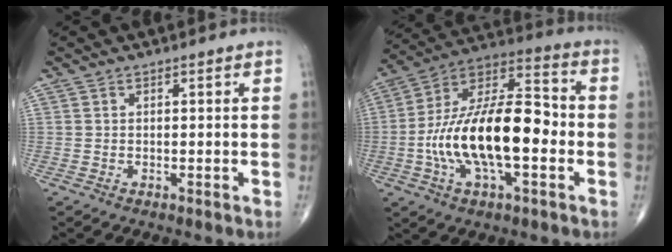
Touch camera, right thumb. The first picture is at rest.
{"total": 22.1, "force": [-3.5, 9.8, 19.5], "torque": [-0.343, 0.039, -0.064]}